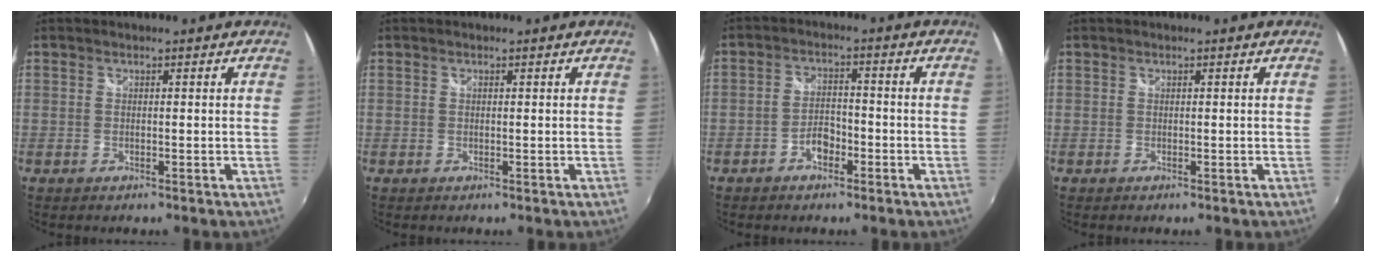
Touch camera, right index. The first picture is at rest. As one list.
[{"total": 0.0}, {"total": 4.0, "force": [-2.4, 2.2, 2.3], "torque": [-0.049, 0.007, -0.040]}, {"total": 0.0}]